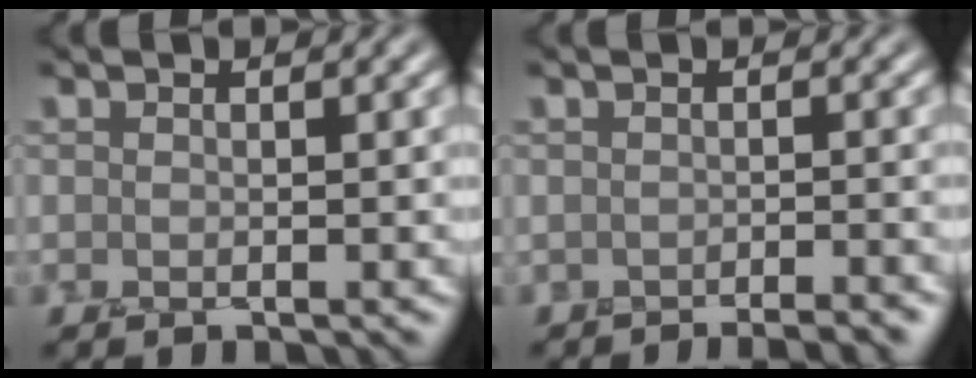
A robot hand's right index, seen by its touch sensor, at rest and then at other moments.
{"total": 2.6, "force": [-2.4, 0.3, 1.0], "torque": [0.010, 0.011, -0.028]}